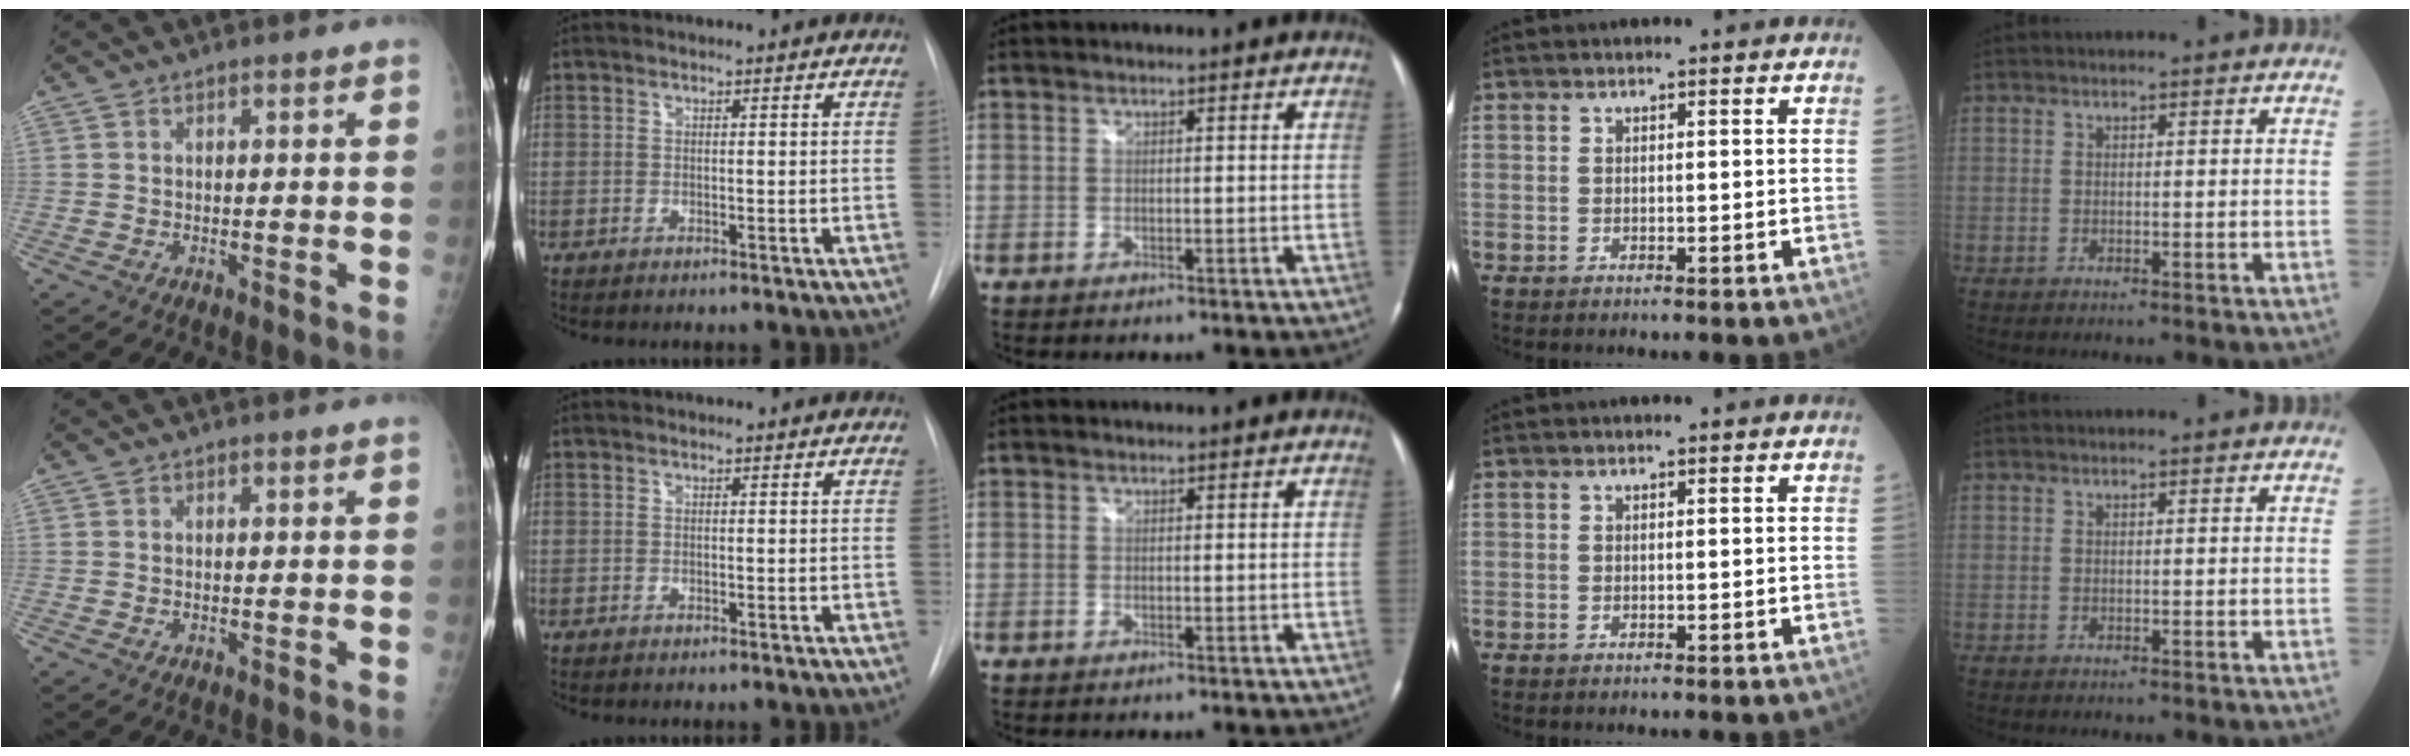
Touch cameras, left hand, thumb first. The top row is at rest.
{"index": {"total": 0.8, "force": [-0.8, 0.0, 0.0], "torque": [0.001, -0.006, -0.014]}}